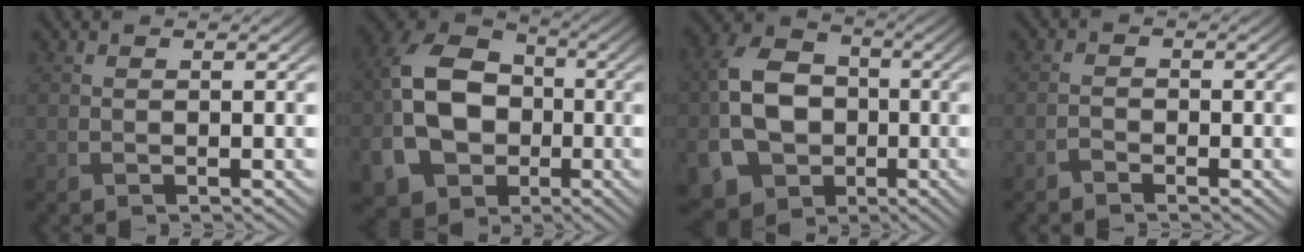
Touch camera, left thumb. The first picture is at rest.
{"total": 14.1, "force": [-3.2, 10.8, 8.5], "torque": [-0.210, -0.025, -0.063]}
{"total": 12.9, "force": [-2.6, 10.4, 7.1], "torque": [-0.191, -0.040, -0.046]}
{"total": 1.1, "force": [-1.1, 0.5, 0.0], "torque": [-0.002, 0.001, -0.024]}